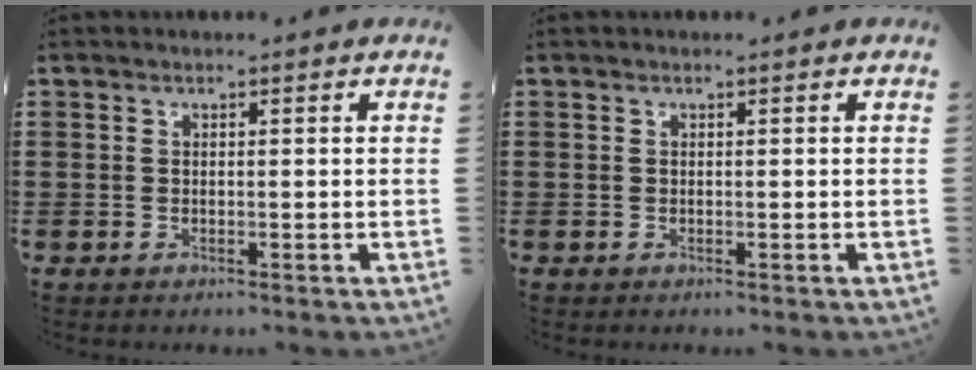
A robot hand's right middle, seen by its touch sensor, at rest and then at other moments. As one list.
[{"total": 0.0}]